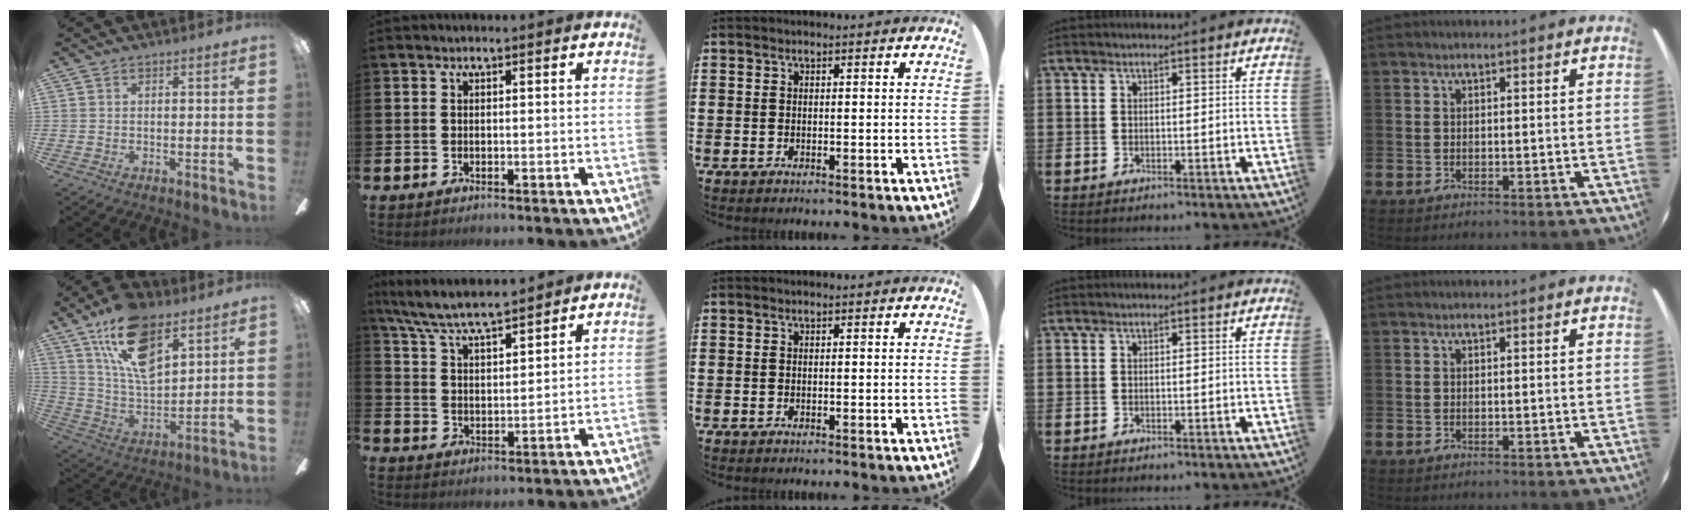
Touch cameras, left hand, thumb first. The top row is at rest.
{"thumb": {"total": 18.5, "force": [11.0, 9.2, 11.7], "torque": [-0.214, -0.045, 0.195]}, "index": {"total": 7.1, "force": [6.8, 0.6, 2.1], "torque": [-0.072, -0.036, 0.121]}}